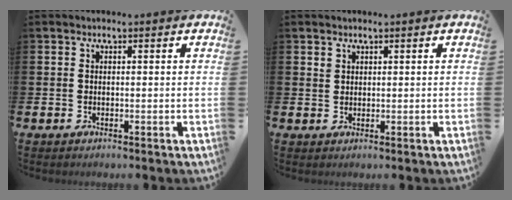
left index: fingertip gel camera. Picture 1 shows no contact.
{"total": 1.3, "force": [1.1, 0.7, 0.1], "torque": [0.008, -0.001, 0.018]}